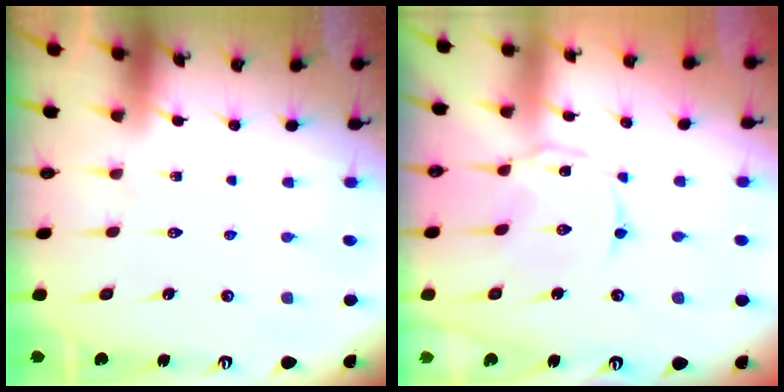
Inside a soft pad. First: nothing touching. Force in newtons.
{"total": 1.8, "press": 1.7, "slide": 0.4}